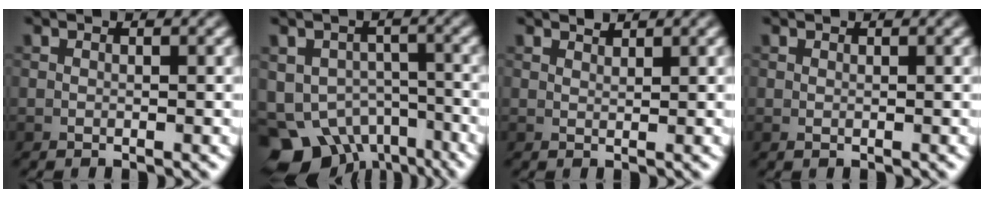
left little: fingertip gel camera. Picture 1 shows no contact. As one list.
[{"total": 8.7, "force": [-5.2, 5.8, 3.9], "torque": [-0.060, -0.023, -0.079]}, {"total": 0.9, "force": [0.8, 0.0, 0.1], "torque": [-0.003, 0.001, 0.016]}, {"total": 0.0}]